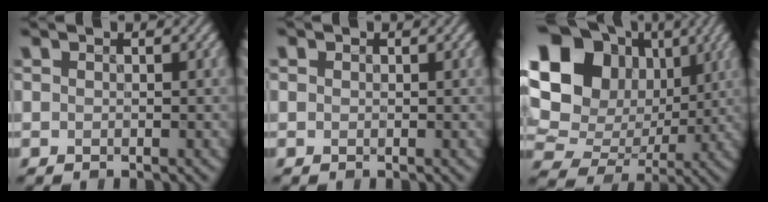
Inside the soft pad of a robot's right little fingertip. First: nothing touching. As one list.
[{"total": 0.5, "force": [-0.3, -0.1, -0.4], "torque": [0.003, -0.003, 0.001]}, {"total": 17.9, "force": [4.9, 14.7, 9.0], "torque": [-0.208, 0.034, 0.082]}]